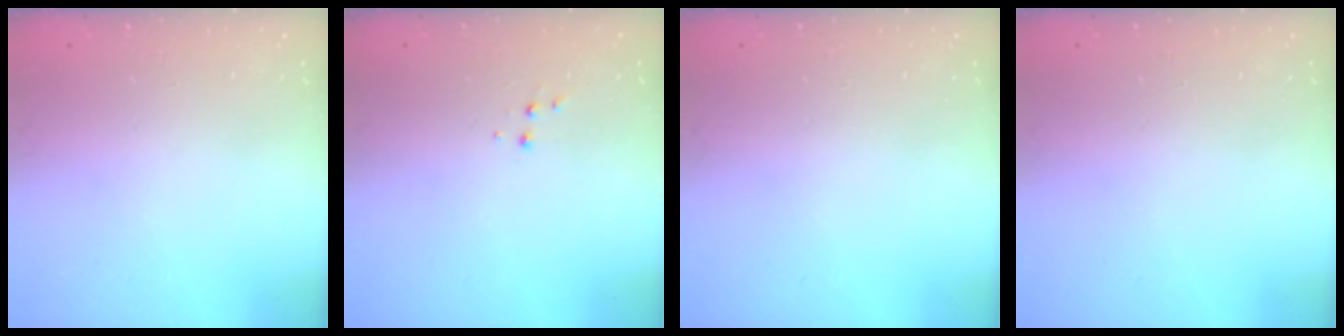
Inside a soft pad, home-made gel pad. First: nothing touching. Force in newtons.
{"total": 1.9, "press": 1.9, "slide": 0.2}
{"total": 0.0}
{"total": 0.0}